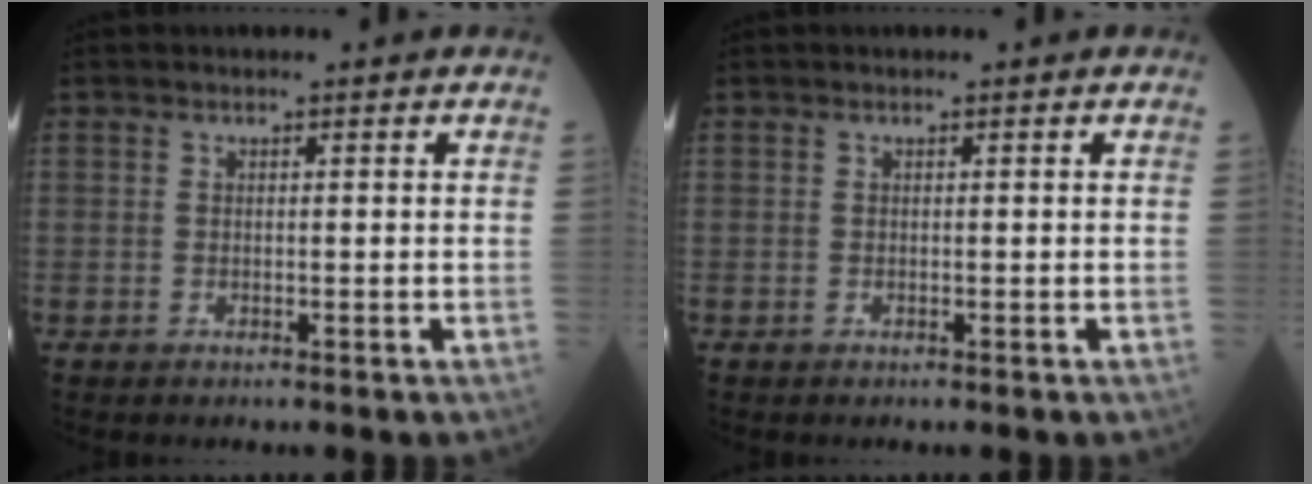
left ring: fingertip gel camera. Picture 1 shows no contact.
{"total": 0.0}